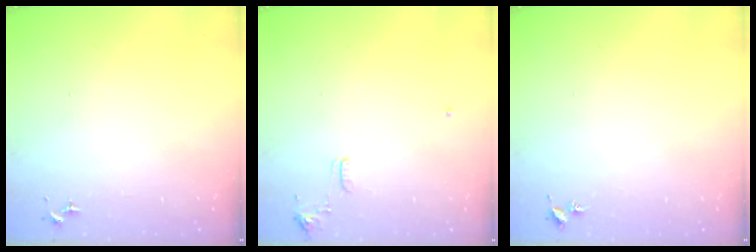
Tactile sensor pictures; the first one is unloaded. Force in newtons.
{"total": 9.2, "press": 9.2, "slide": 1.0}
{"total": 2.1, "press": 2.1, "slide": 0.2}